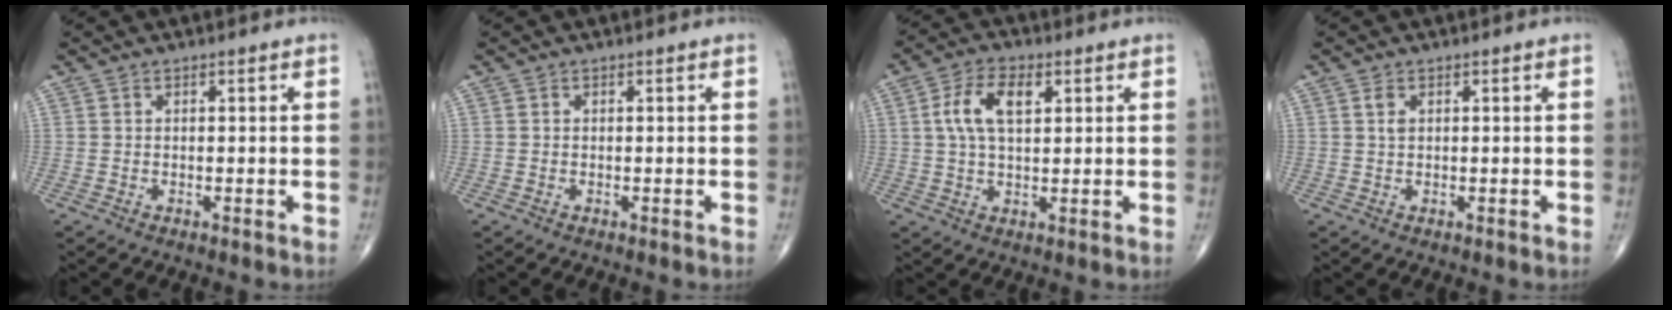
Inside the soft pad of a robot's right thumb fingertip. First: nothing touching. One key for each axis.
{"total": 0.0}
{"total": 8.3, "fx": 2.3, "fy": 4.3, "fz": 6.7, "tx": -0.126, "ty": 0.008, "tz": 0.040}
{"total": 1.5, "fx": 0.5, "fy": 0.8, "fz": 1.1, "tx": -0.023, "ty": 0.004, "tz": 0.013}